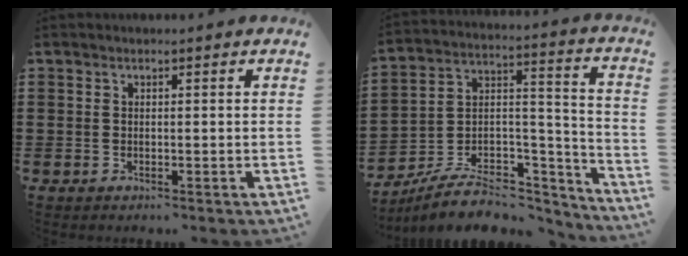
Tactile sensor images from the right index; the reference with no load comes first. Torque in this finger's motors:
{"motor_torque": [0.19, -0.16, -0.34, -0.21]}